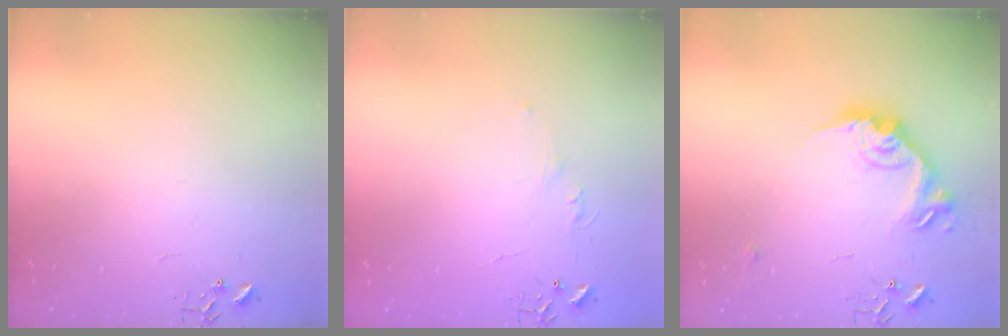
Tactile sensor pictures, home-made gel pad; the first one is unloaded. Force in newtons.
{"total": 4.0, "press": 3.9, "slide": 0.6}
{"total": 16.7, "press": 16.7, "slide": 0.9}